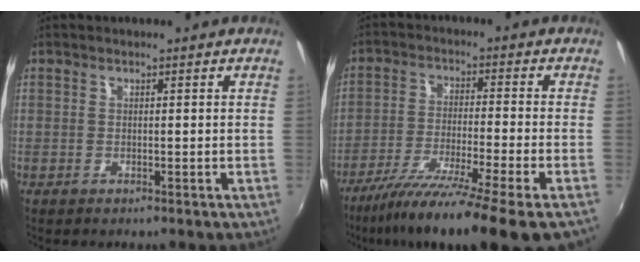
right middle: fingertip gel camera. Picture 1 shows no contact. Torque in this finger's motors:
{"motor_torque": [1.14, -1.00, 0.55, 0.11]}